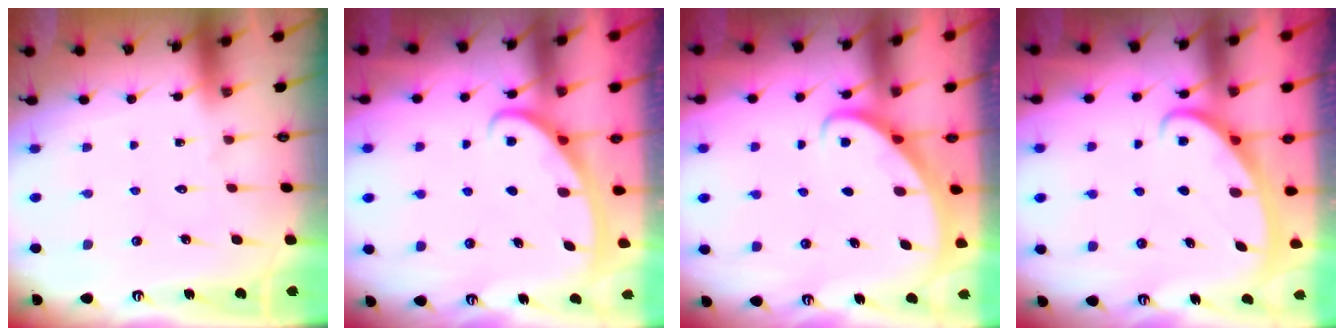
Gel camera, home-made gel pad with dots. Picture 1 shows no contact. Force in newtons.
{"total": 2.8, "press": 2.8, "slide": 0.4}
{"total": 2.9, "press": 2.9, "slide": 0.2}
{"total": 2.7, "press": 2.6, "slide": 0.4}